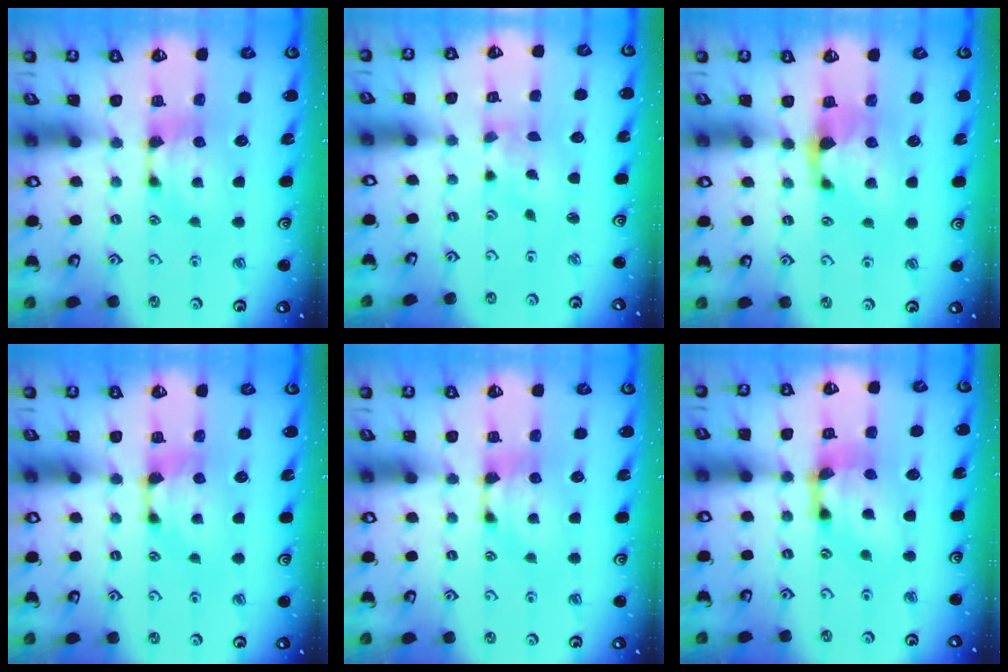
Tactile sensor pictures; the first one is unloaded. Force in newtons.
{"total": 2.9, "press": 2.7, "slide": 0.9}
{"total": 0.9, "press": 0.5, "slide": 0.8}
{"total": 0.6, "press": 0.4, "slide": 0.5}
{"total": 0.0}
{"total": 5.5, "press": 4.5, "slide": 3.1}